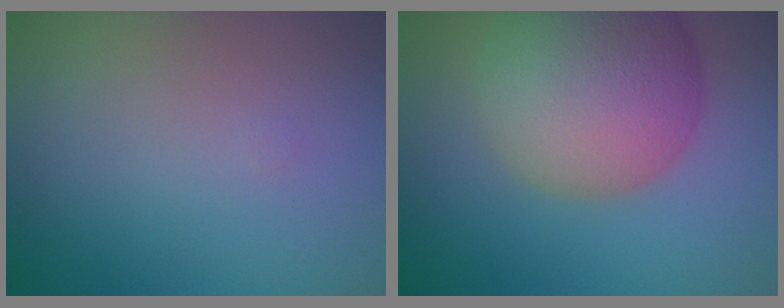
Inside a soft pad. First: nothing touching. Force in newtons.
{"total": 11.0, "press": 11.0, "slide": 0.7}